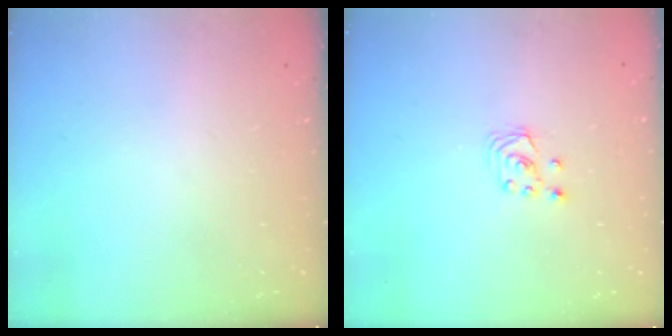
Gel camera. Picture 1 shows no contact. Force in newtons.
{"total": 2.7, "press": 2.7, "slide": 0.3}